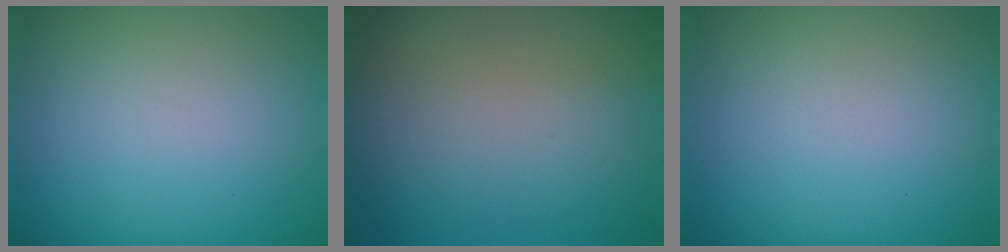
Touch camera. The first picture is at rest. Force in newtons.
{"total": 0.0}
{"total": 0.0}